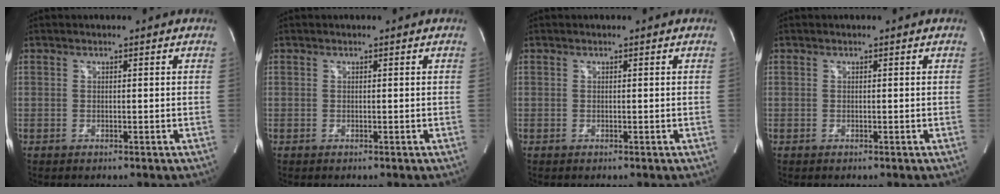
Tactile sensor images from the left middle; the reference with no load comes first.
{"total": 0.0}
{"total": 0.0}
{"total": 0.0}